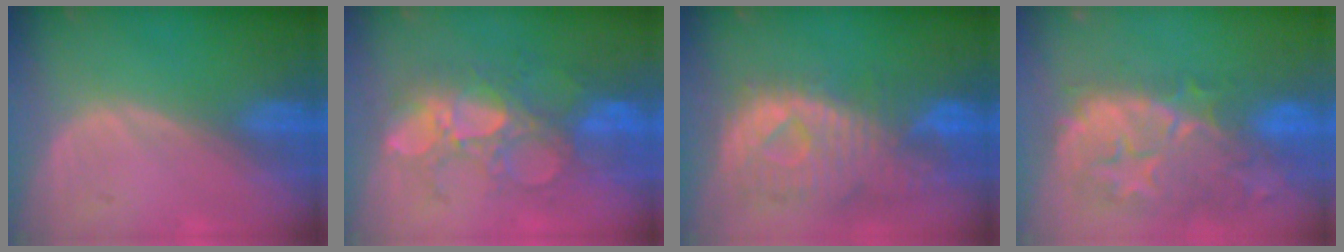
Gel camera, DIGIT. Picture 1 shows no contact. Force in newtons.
{"total": 10.5, "press": 9.3, "slide": 4.8}
{"total": 11.5, "press": 9.9, "slide": 5.8}
{"total": 12.4, "press": 11.2, "slide": 5.3}